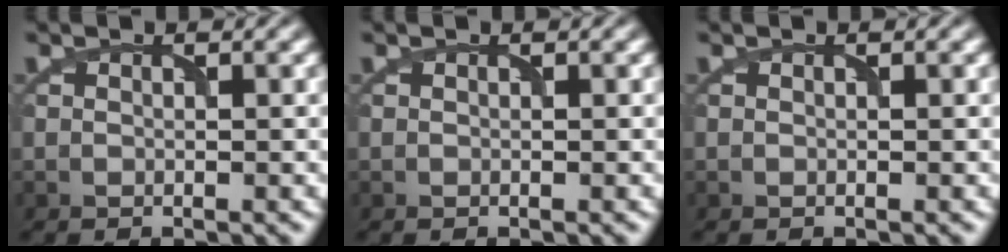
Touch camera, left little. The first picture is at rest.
{"total": 0.0}
{"total": 0.0}